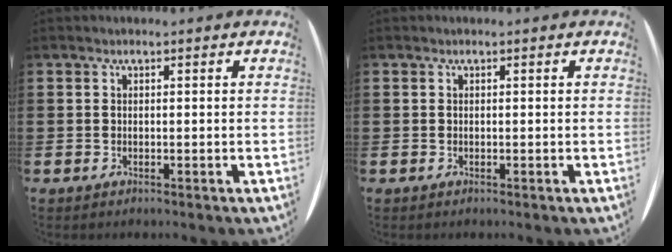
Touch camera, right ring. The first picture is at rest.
{"total": 0.0}